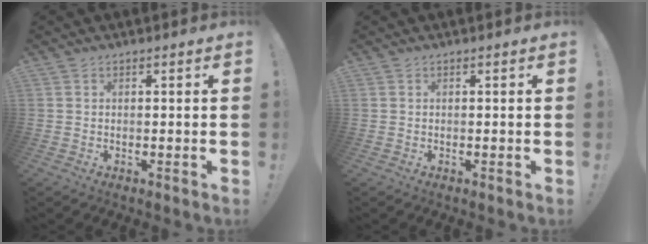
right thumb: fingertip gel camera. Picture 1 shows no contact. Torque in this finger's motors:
{"motor_torque": [0.06, -0.06, -0.16, 0.09, 0.05]}